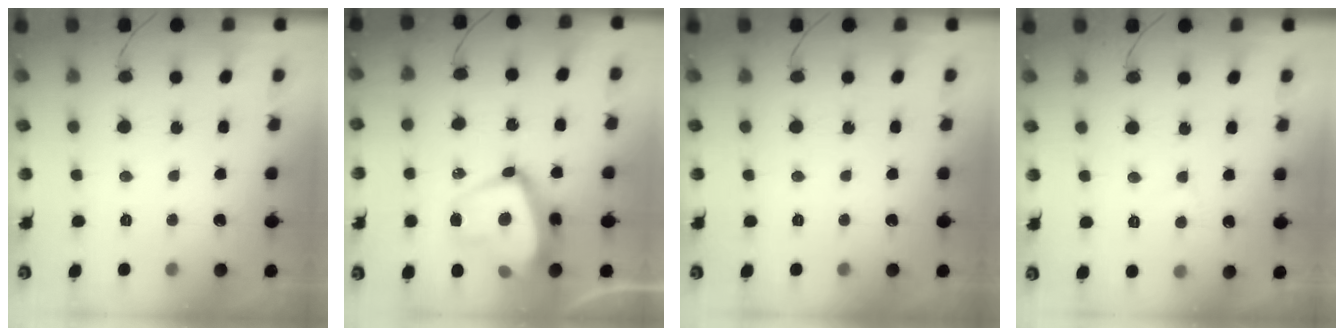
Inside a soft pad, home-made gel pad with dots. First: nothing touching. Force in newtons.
{"total": 20.7, "press": 20.7, "slide": 1.5}
{"total": 0.0}
{"total": 2.7, "press": 2.7, "slide": 0.2}